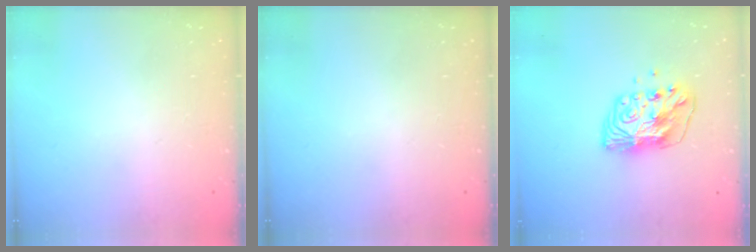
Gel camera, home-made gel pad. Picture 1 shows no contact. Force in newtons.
{"total": 0.0}
{"total": 10.2, "press": 10.2, "slide": 0.9}